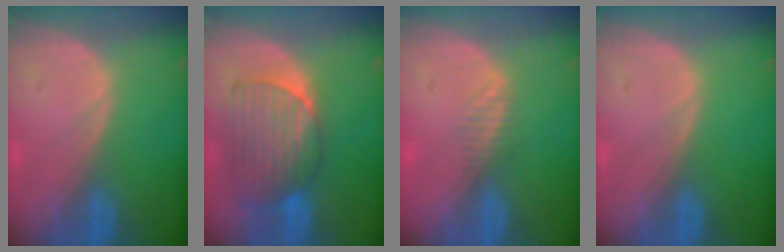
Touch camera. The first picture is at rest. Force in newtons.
{"total": 8.3, "press": 8.1, "slide": 1.9}
{"total": 1.7, "press": 1.4, "slide": 1.0}
{"total": 0.0}